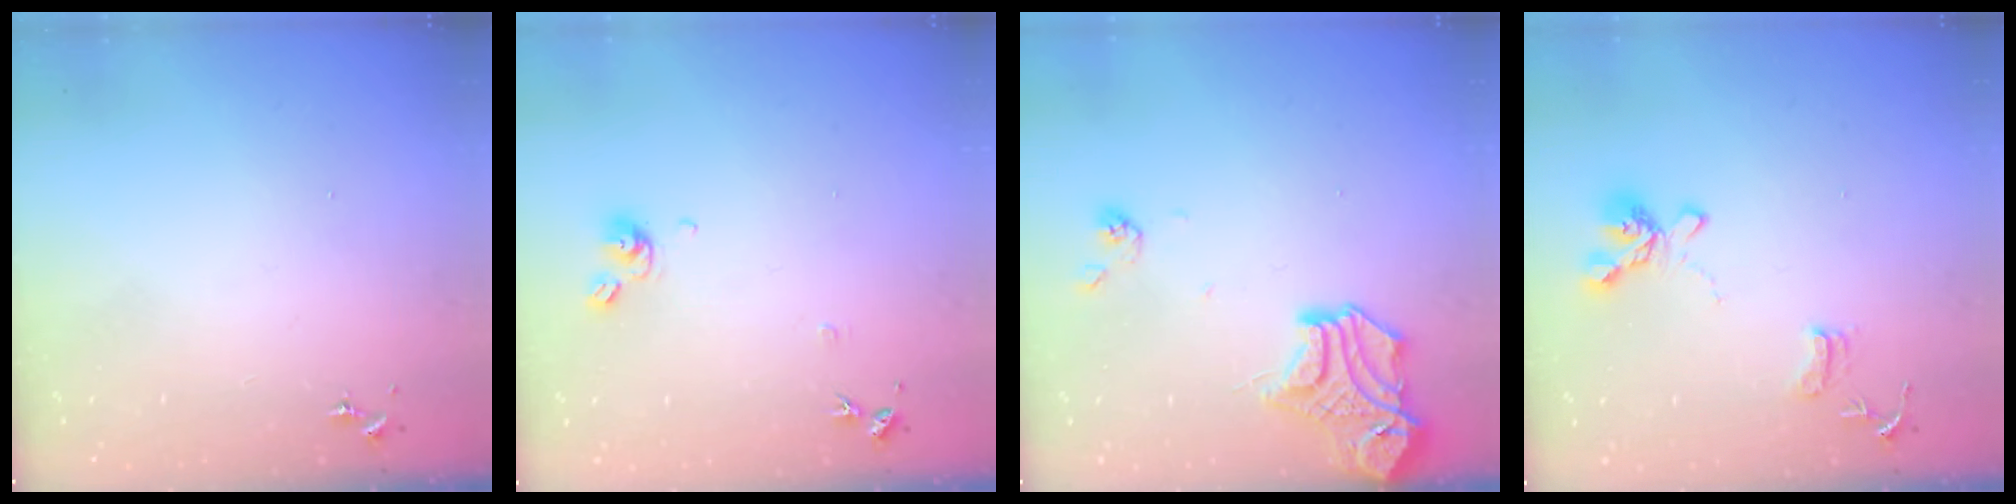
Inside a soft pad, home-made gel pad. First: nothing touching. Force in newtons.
{"total": 7.9, "press": 7.9, "slide": 0.8}
{"total": 15.8, "press": 15.8, "slide": 1.5}
{"total": 14.7, "press": 14.6, "slide": 1.5}